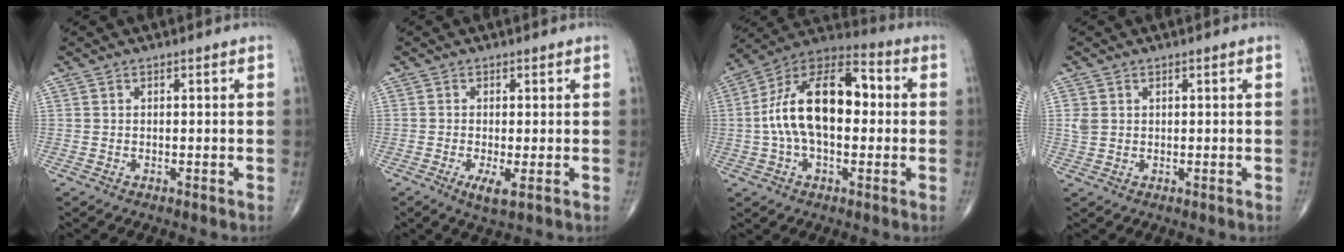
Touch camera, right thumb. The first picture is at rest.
{"total": 3.3, "force": [-1.0, 0.7, 3.0], "torque": [-0.059, -0.010, -0.017]}
{"total": 18.8, "force": [0.8, 10.2, 15.8], "torque": [-0.269, 0.042, 0.005]}
{"total": 2.1, "force": [0.6, 1.6, 1.2], "torque": [-0.028, 0.001, 0.019]}